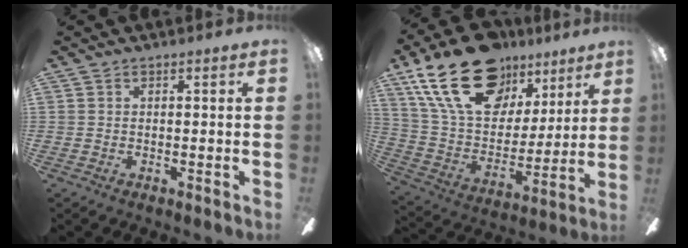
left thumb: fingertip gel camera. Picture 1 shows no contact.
{"total": 25.4, "force": [15.0, 14.9, 14.0], "torque": [-0.255, -0.071, 0.274]}